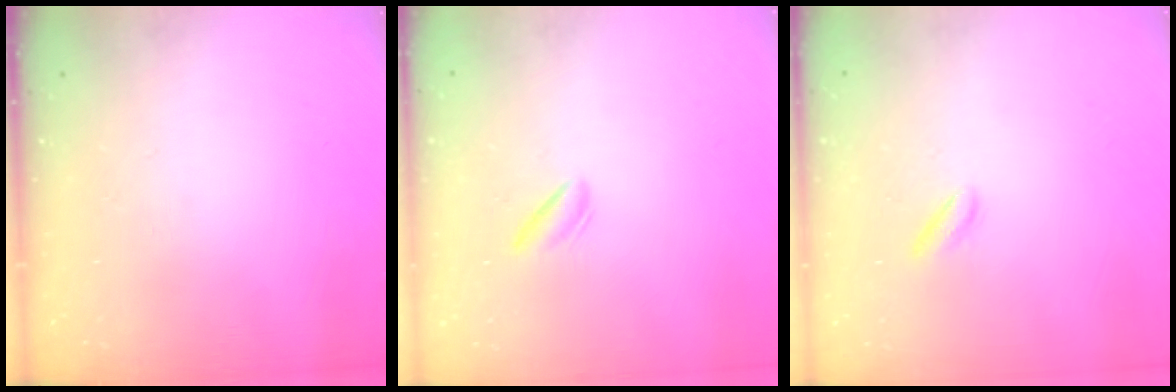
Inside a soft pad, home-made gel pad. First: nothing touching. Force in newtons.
{"total": 1.4, "press": 1.2, "slide": 0.6}
{"total": 2.2, "press": 2.1, "slide": 0.8}